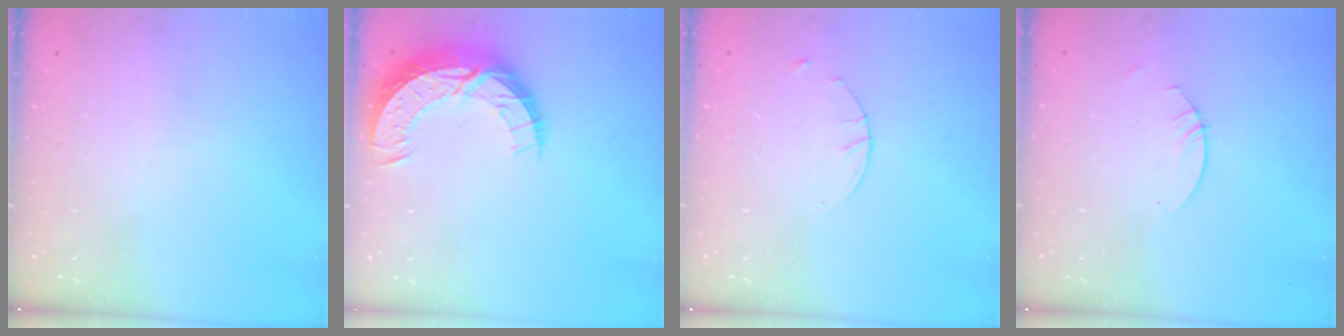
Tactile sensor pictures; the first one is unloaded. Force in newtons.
{"total": 12.6, "press": 12.6, "slide": 0.8}
{"total": 1.6, "press": 1.6, "slide": 0.2}
{"total": 2.7, "press": 2.7, "slide": 0.2}